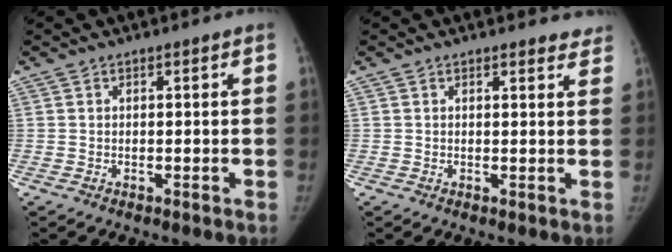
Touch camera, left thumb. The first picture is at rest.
{"total": 3.6, "force": [3.4, 1.1, 0.8], "torque": [0.012, -0.015, 0.026]}